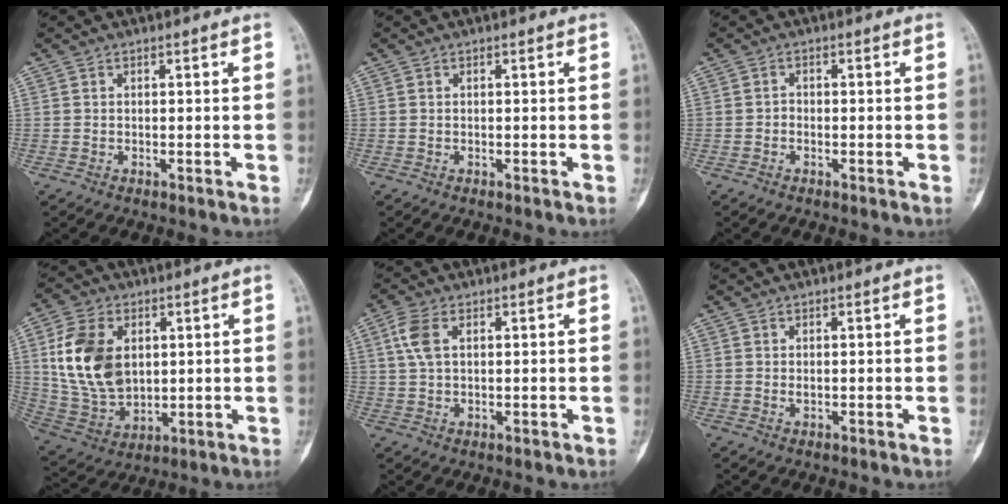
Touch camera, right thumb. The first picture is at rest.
{"total": 0.0}
{"total": 1.0, "force": [-0.6, 0.7, 0.5], "torque": [-0.005, 0.006, -0.015]}
{"total": 15.5, "force": [3.0, 10.5, 11.1], "torque": [-0.200, -0.008, 0.069]}
{"total": 4.9, "force": [1.6, 2.6, 3.8], "torque": [-0.091, 0.010, 0.031]}
{"total": 0.5, "force": [0.1, 0.3, 0.4], "torque": [-0.008, 0.000, 0.001]}